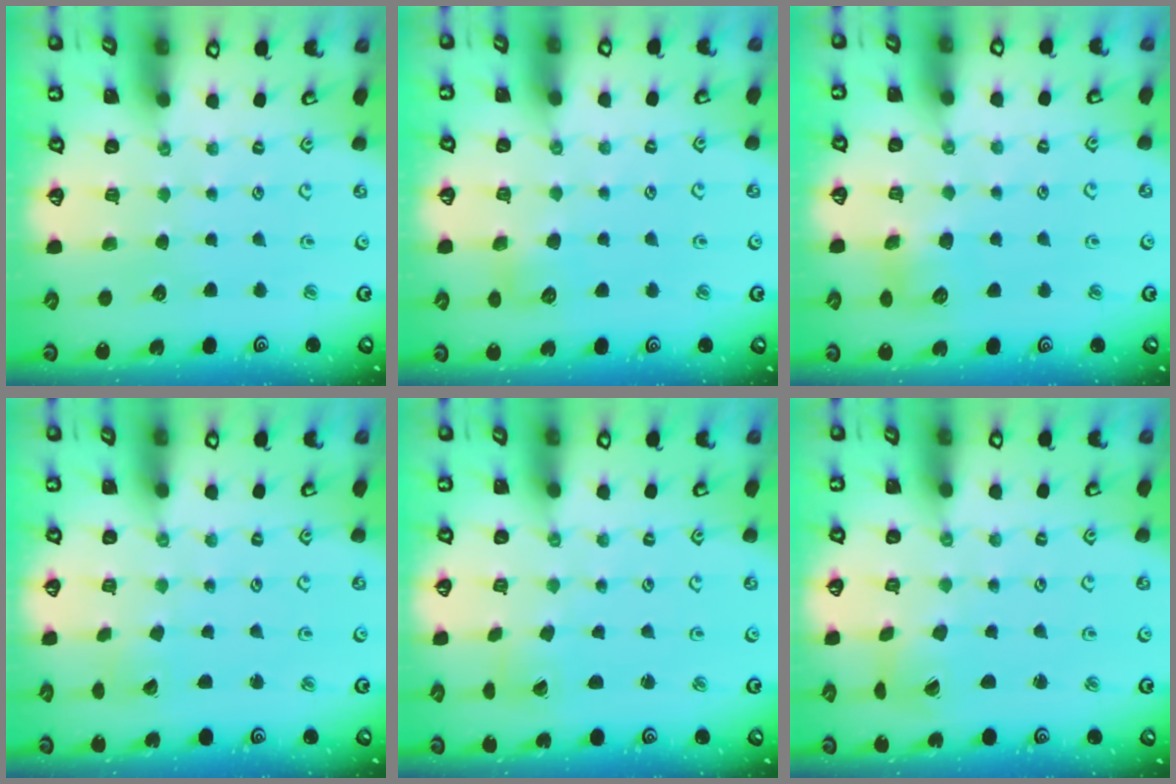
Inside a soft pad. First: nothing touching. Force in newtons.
{"total": 6.4, "press": 6.3, "slide": 0.8}
{"total": 6.3, "press": 6.3, "slide": 0.6}
{"total": 2.4, "press": 2.4, "slide": 0.2}
{"total": 2.0, "press": 2.0, "slide": 0.2}
{"total": 2.0, "press": 2.0, "slide": 0.3}